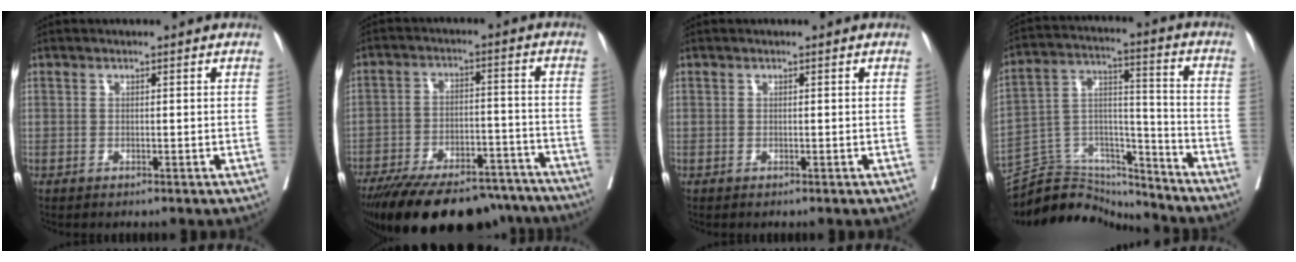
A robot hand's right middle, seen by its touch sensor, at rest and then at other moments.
{"total": 24.5, "force": [-20.3, 8.4, 11.0], "torque": [-0.174, -0.013, -0.287]}
{"total": 0.0}
{"total": 15.5, "force": [-15.2, 3.1, 1.4], "torque": [-0.023, 0.052, -0.258]}